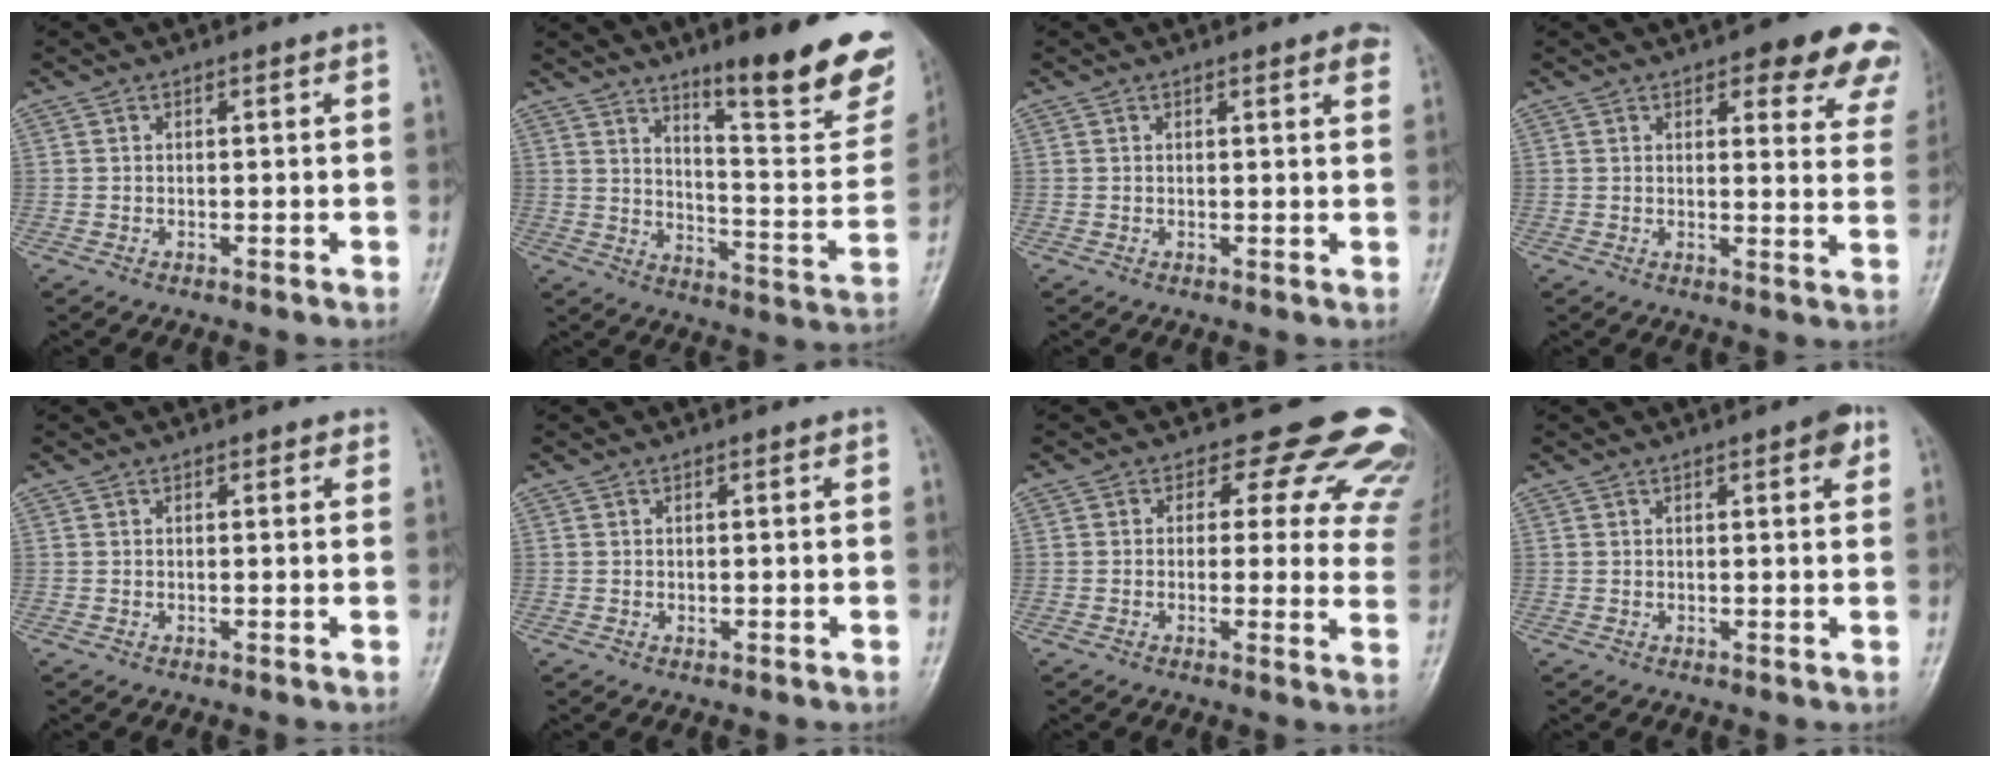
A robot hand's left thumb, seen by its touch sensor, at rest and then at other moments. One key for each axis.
{"total": 22.2, "fx": 14.6, "fy": 4.7, "fz": 16.0, "tx": -0.180, "ty": -0.095, "tz": 0.211}
{"total": 3.0, "fx": 1.9, "fy": 0.8, "fz": 2.3, "tx": -0.017, "ty": -0.002, "tz": 0.017}
{"total": 13.6, "fx": 9.2, "fy": 5.2, "fz": 8.5, "tx": -0.044, "ty": -0.036, "tz": 0.087}
{"total": 1.0, "fx": 0.6, "fy": 0.6, "fz": 0.6, "tx": 0.002, "ty": -0.002, "tz": 0.003}
{"total": 0.6, "fx": 0.1, "fy": 0.4, "fz": 0.4, "tx": -0.003, "ty": 0.000, "tz": 0.001}
{"total": 16.5, "fx": 12.7, "fy": 8.2, "fz": 6.7, "tx": -0.019, "ty": -0.066, "tz": 0.118}
{"total": 3.4, "fx": 1.7, "fy": 1.0, "fz": 2.8, "tx": -0.029, "ty": -0.002, "tz": 0.016}